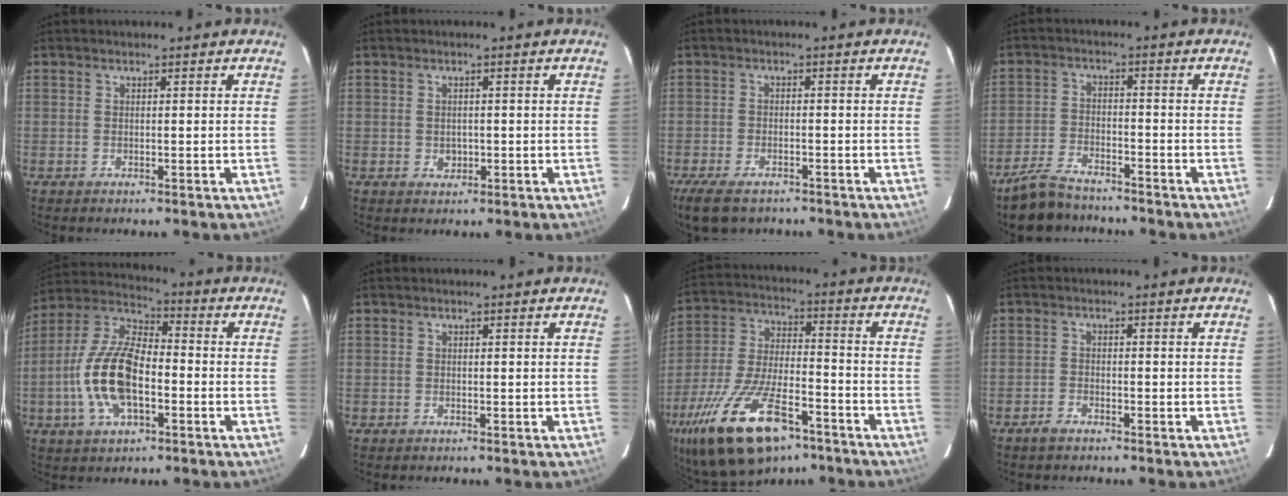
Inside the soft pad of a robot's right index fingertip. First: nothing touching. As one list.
[{"total": 1.8, "force": [-0.3, 1.7, 0.7], "torque": [-0.010, 0.001, 0.000]}, {"total": 8.1, "force": [-6.0, 3.7, 4.1], "torque": [-0.108, -0.019, -0.107]}, {"total": 8.4, "force": [-7.2, 3.1, 2.9], "torque": [-0.089, 0.001, -0.124]}, {"total": 15.0, "force": [-3.9, 6.9, 12.8], "torque": [-0.271, 0.005, -0.077]}, {"total": 0.6, "force": [-0.2, 0.6, 0.0], "torque": [0.002, 0.001, -0.004]}, {"total": 22.7, "force": [-13.9, 9.6, 15.2], "torque": [-0.316, -0.030, -0.238]}, {"total": 2.3, "force": [-1.9, 1.0, 1.0], "torque": [-0.030, 0.001, -0.037]}]